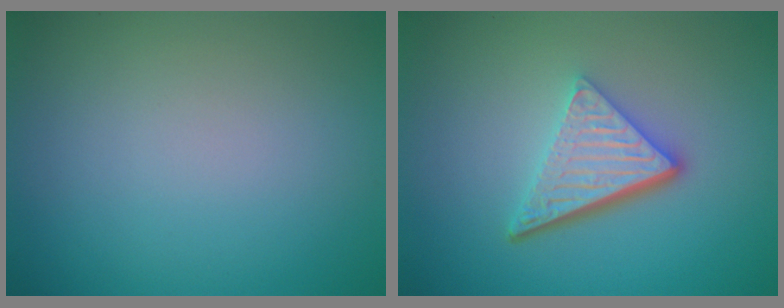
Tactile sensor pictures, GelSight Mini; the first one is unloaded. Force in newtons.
{"total": 5.3, "press": 3.6, "slide": 3.9}